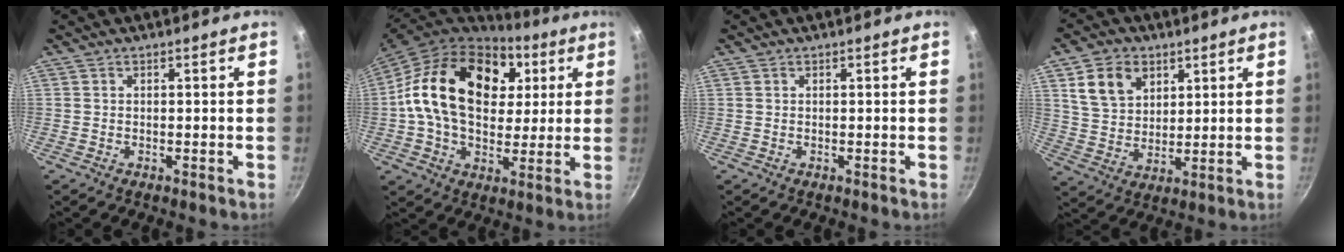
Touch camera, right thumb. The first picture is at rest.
{"total": 23.7, "force": [5.8, 16.3, 16.2], "torque": [-0.261, 0.005, 0.085]}
{"total": 0.0}
{"total": 10.3, "force": [4.5, 7.5, 5.5], "torque": [-0.080, -0.013, 0.086]}